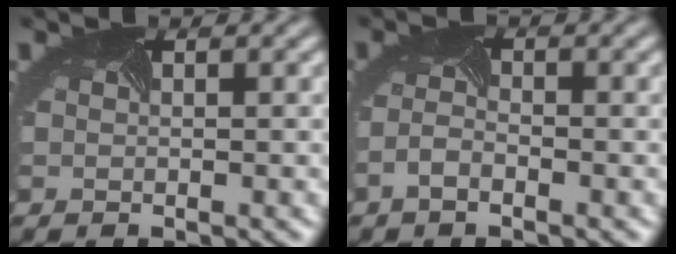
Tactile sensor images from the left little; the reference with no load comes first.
{"total": 1.5, "force": [-1.4, 0.0, 0.6], "torque": [-0.028, -0.008, -0.022]}